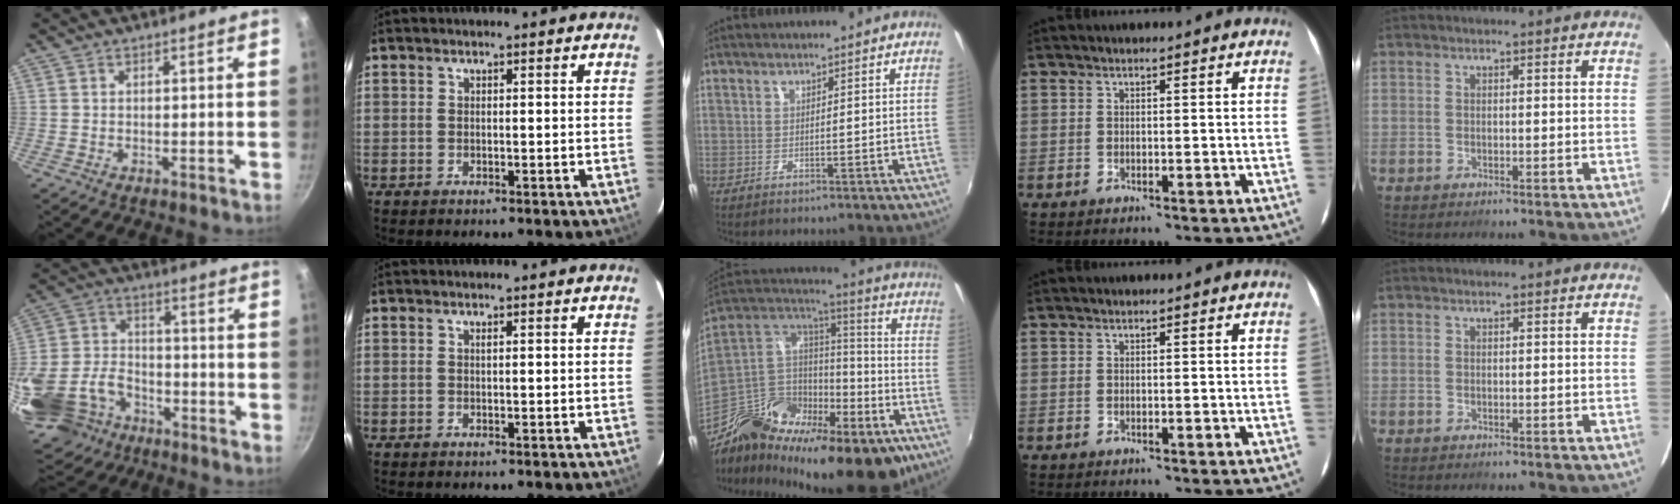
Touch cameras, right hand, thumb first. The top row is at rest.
{"thumb": {"total": 20.8, "force": [-10.8, 14.2, 10.7], "torque": [-0.224, 0.038, -0.195]}, "middle": {"total": 30.6, "force": [-18.2, 15.4, 19.2], "torque": [-0.336, 0.001, -0.272]}}